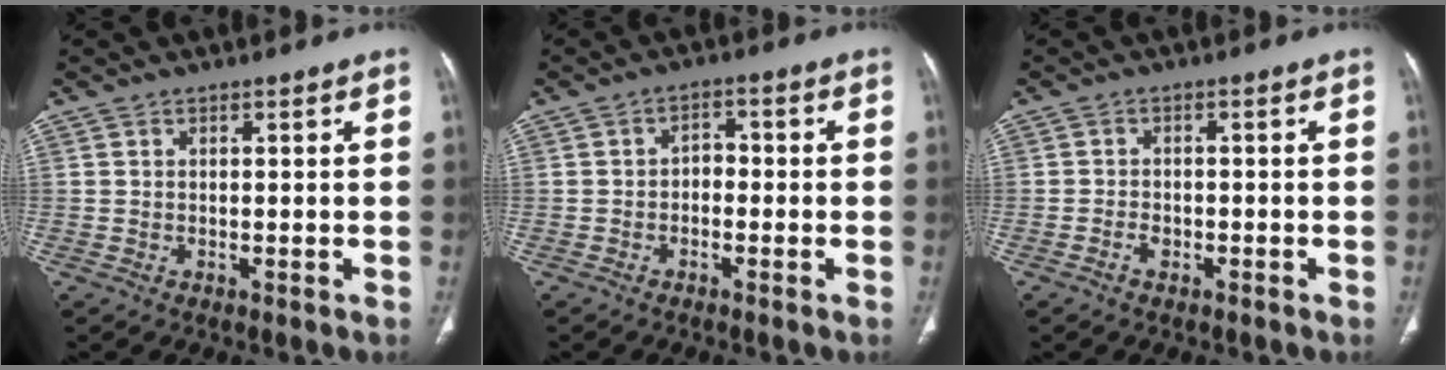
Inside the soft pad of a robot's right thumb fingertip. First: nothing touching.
{"total": 2.8, "force": [-0.7, 2.0, 1.8], "torque": [-0.016, 0.015, -0.021]}
{"total": 1.8, "force": [-1.1, 1.2, 0.8], "torque": [-0.017, 0.010, -0.019]}